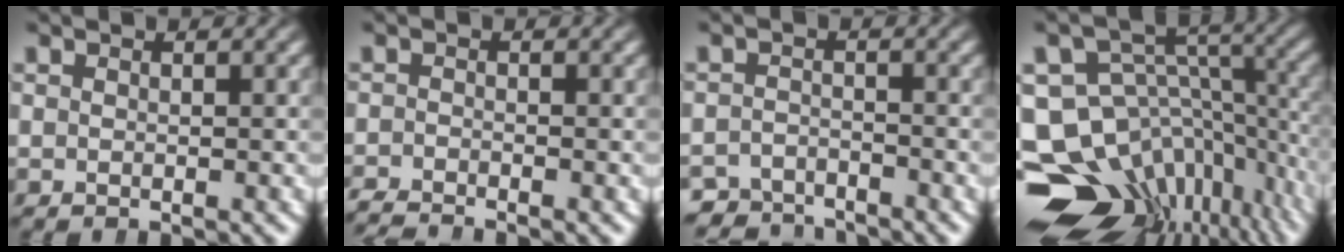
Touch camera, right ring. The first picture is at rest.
{"total": 2.4, "force": [-2.3, 0.9, 0.1], "torque": [-0.002, -0.012, -0.039]}
{"total": 3.9, "force": [-3.8, 1.1, -0.1], "torque": [0.003, -0.019, -0.064]}
{"total": 20.0, "force": [-7.4, 15.5, 10.1], "torque": [-0.201, -0.100, -0.091]}